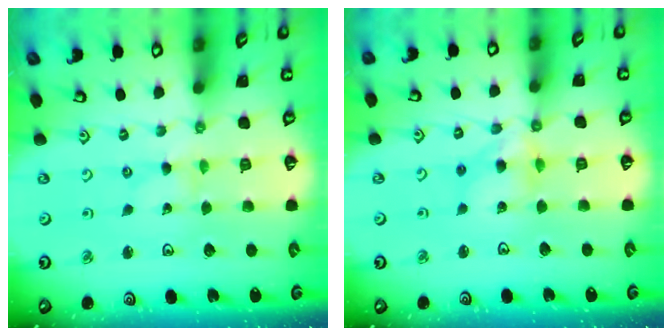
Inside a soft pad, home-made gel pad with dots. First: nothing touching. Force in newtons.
{"total": 8.5, "press": 8.5, "slide": 0.7}